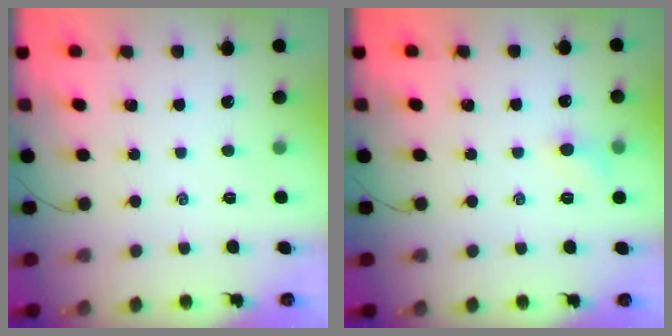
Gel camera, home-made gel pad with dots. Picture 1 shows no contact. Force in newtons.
{"total": 5.4, "press": 5.1, "slide": 1.5}